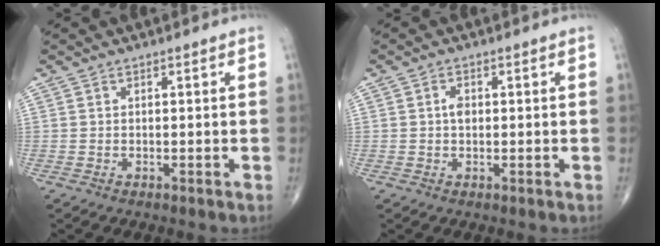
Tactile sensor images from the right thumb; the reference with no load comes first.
{"total": 1.9, "force": [0.1, 1.3, 1.4], "torque": [-0.021, 0.002, -0.002]}